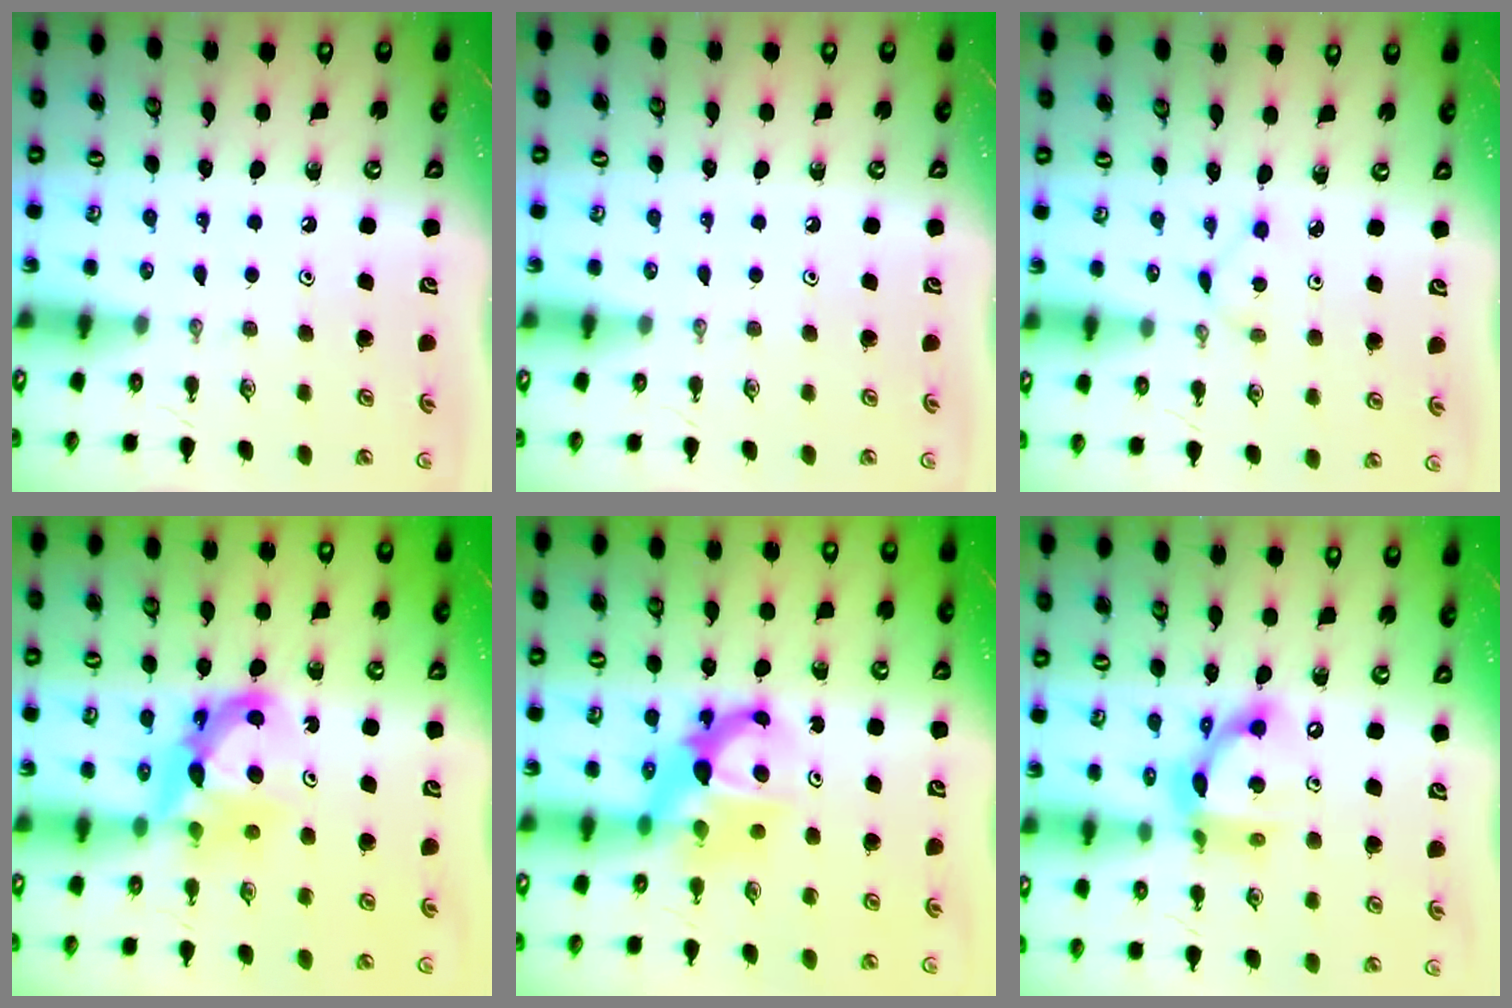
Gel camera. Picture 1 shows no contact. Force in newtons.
{"total": 0.0}
{"total": 1.6, "press": 1.6, "slide": 0.2}
{"total": 8.8, "press": 8.8, "slide": 0.6}
{"total": 6.9, "press": 6.9, "slide": 0.4}
{"total": 13.9, "press": 13.9, "slide": 0.8}